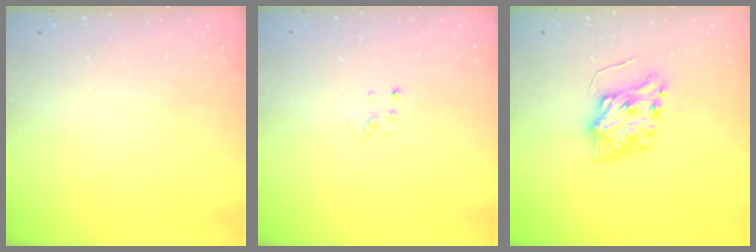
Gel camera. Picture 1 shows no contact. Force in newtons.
{"total": 1.1, "press": 1.1, "slide": 0.1}
{"total": 7.1, "press": 7.0, "slide": 0.7}